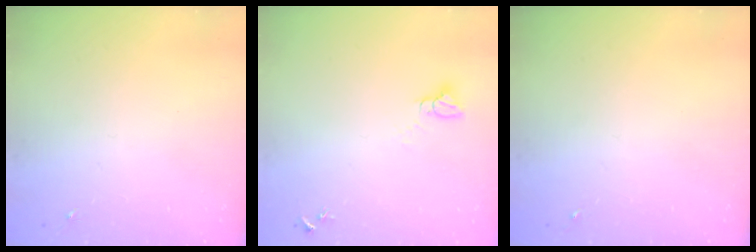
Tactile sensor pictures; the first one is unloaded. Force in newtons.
{"total": 2.8, "press": 2.8, "slide": 0.1}
{"total": 0.0}